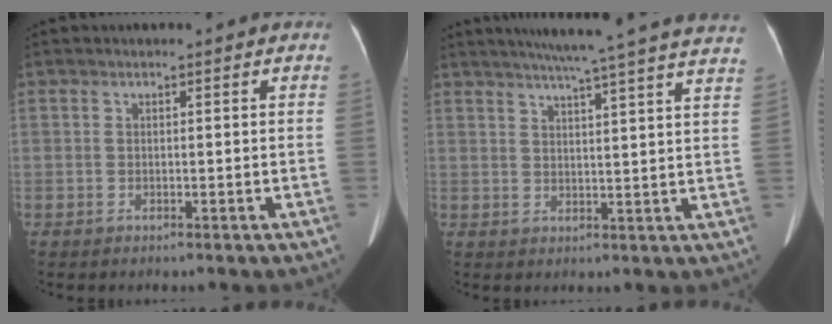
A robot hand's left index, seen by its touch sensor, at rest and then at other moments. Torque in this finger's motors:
{"motor_torque": [0.19, -0.42, 0.00, 0.02]}